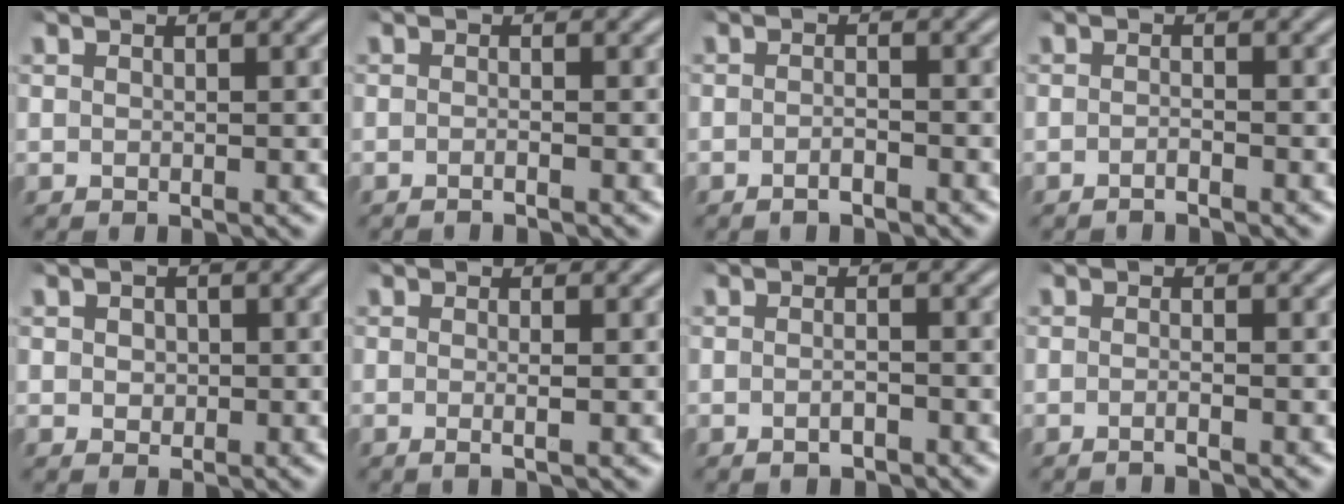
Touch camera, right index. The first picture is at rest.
{"total": 1.0, "force": [-0.9, -0.1, 0.4], "torque": [-0.010, 0.001, -0.018]}
{"total": 1.6, "force": [-1.4, 0.3, 0.7], "torque": [-0.014, -0.001, -0.027]}
{"total": 1.3, "force": [-1.2, -0.1, 0.3], "torque": [-0.009, -0.001, -0.023]}
{"total": 0.9, "force": [0.0, 0.8, 0.4], "torque": [-0.009, -0.009, 0.007]}
{"total": 1.1, "force": [-0.5, -0.1, 1.0], "torque": [-0.023, -0.006, -0.007]}
{"total": 1.7, "force": [-1.4, 0.6, 0.9], "torque": [-0.017, -0.002, -0.022]}
{"total": 1.3, "force": [-1.1, -0.1, 0.6], "torque": [-0.017, -0.002, -0.020]}